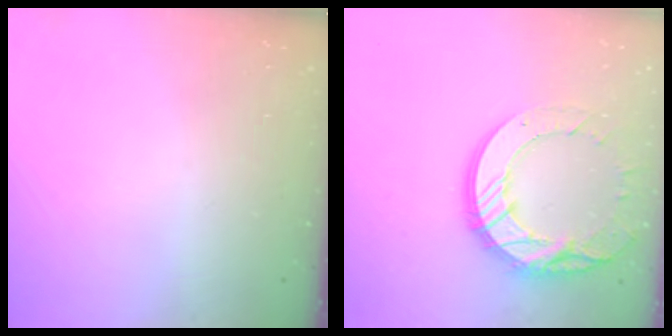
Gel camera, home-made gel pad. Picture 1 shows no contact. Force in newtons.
{"total": 18.4, "press": 18.3, "slide": 1.9}